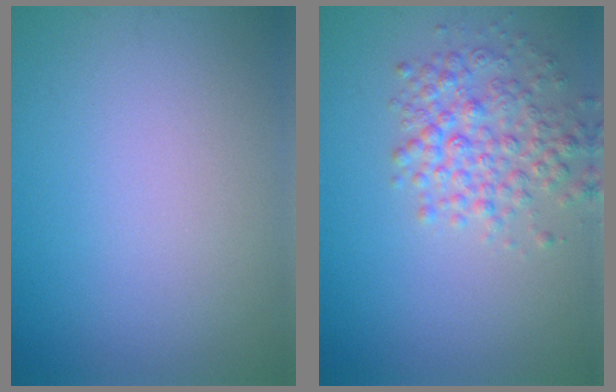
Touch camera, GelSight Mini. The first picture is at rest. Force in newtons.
{"total": 4.2, "press": 4.2, "slide": 0.1}